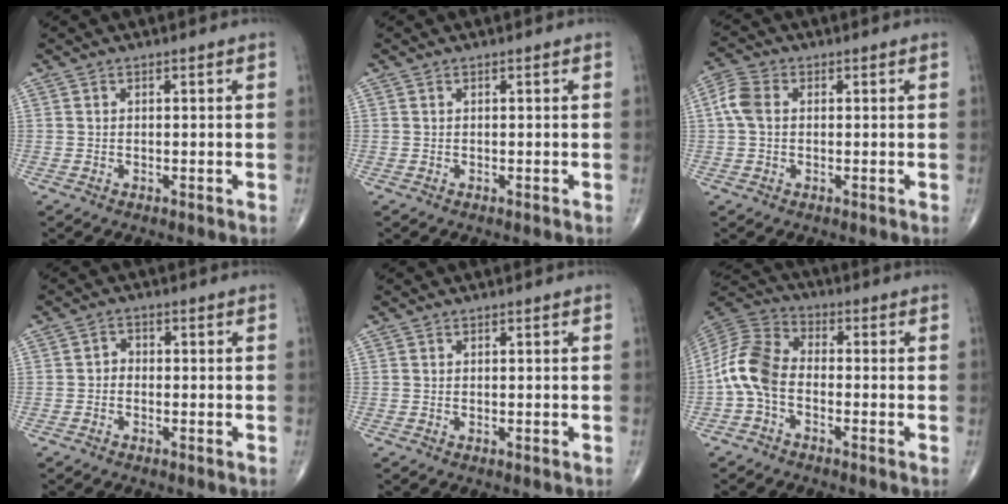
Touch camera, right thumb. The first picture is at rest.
{"total": 0.0}
{"total": 5.0, "force": [0.5, 3.5, 3.5], "torque": [-0.086, 0.015, 0.003]}
{"total": 1.9, "force": [-0.4, 1.6, 0.9], "torque": [0.000, 0.009, -0.014]}
{"total": 0.0}
{"total": 9.9, "force": [-2.3, 6.3, 7.3], "torque": [-0.148, 0.032, -0.062]}